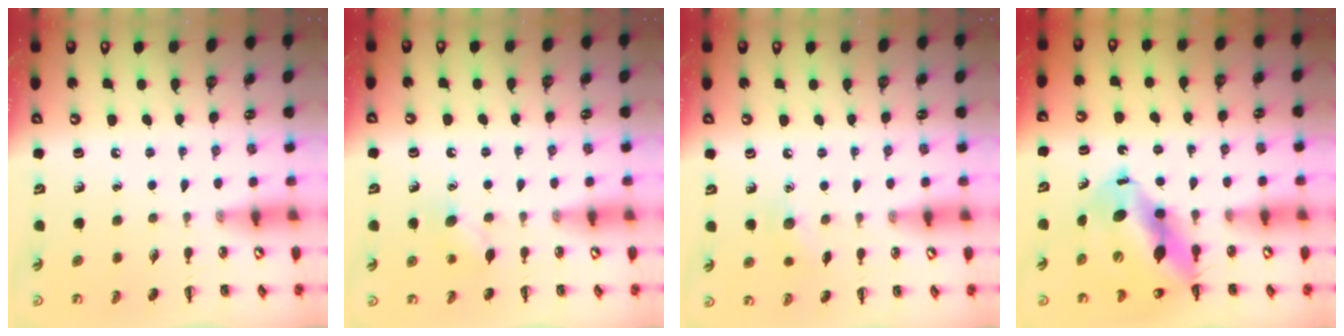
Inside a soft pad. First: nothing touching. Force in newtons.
{"total": 5.1, "press": 4.9, "slide": 1.3}
{"total": 6.1, "press": 6.0, "slide": 1.3}
{"total": 12.4, "press": 11.9, "slide": 3.4}